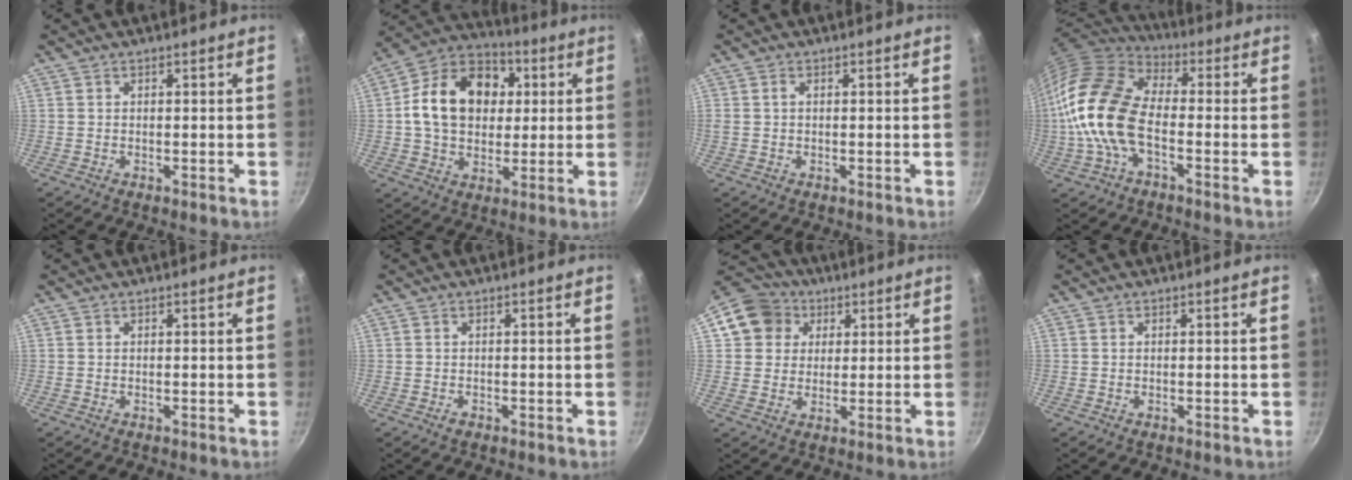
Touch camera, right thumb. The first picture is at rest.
{"total": 18.2, "force": [2.9, 13.8, 11.4], "torque": [-0.164, 0.023, 0.036]}
{"total": 0.9, "force": [0.1, 0.6, 0.6], "torque": [-0.011, 0.004, 0.002]}
{"total": 17.0, "force": [-2.7, 9.5, 13.9], "torque": [-0.256, 0.029, -0.071]}
{"total": 0.0}
{"total": 0.9, "force": [-0.5, 0.6, 0.4], "torque": [-0.008, 0.001, -0.010]}
{"total": 10.4, "force": [3.6, 9.2, 3.4], "torque": [-0.034, 0.016, 0.050]}
{"total": 0.0}